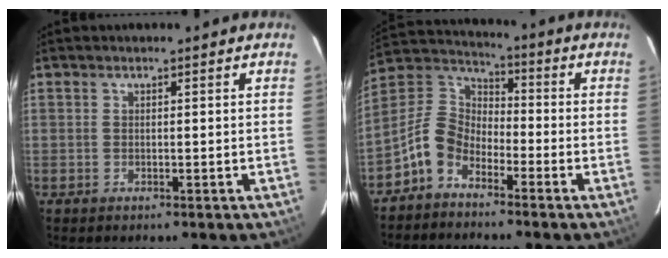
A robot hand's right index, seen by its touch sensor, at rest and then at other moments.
{"total": 8.9, "force": [-5.5, 5.5, 4.2], "torque": [-0.093, 0.024, -0.123]}